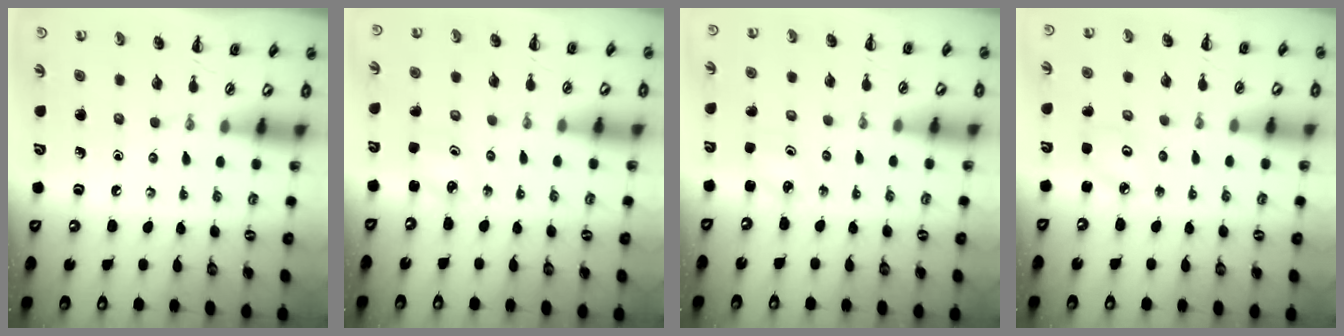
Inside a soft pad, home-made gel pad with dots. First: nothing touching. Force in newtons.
{"total": 2.9, "press": 2.9, "slide": 0.6}
{"total": 2.0, "press": 2.0, "slide": 0.6}
{"total": 3.1, "press": 3.1, "slide": 0.5}